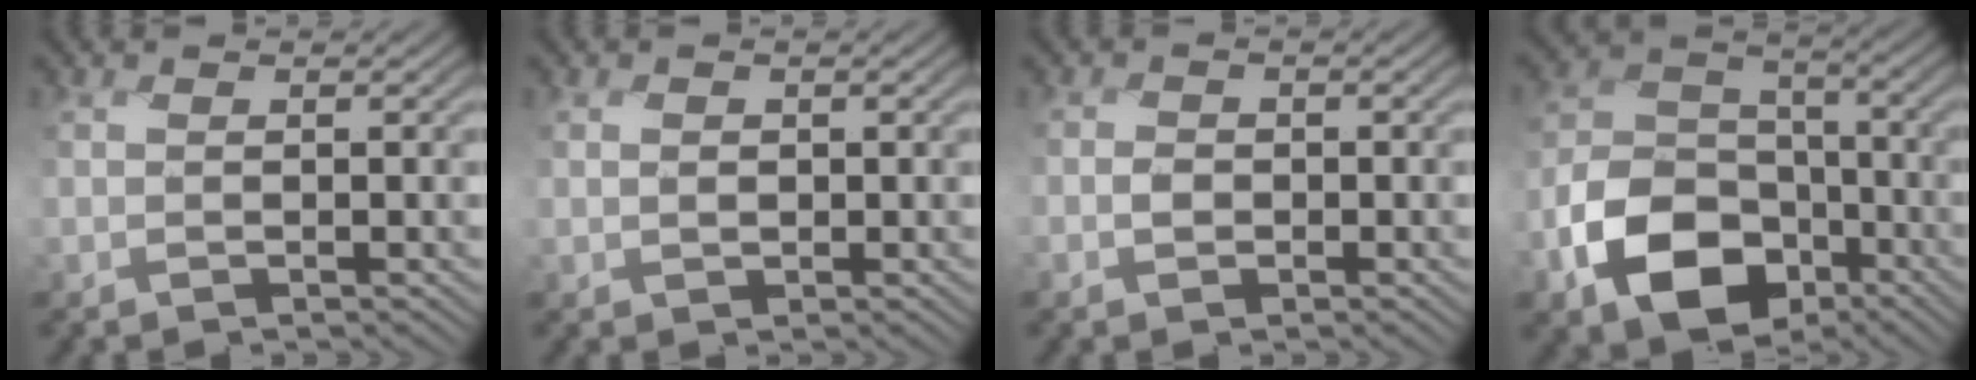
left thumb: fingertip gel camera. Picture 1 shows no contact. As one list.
[{"total": 1.0, "force": [-0.2, 0.9, 0.5], "torque": [-0.008, -0.002, -0.005]}, {"total": 1.2, "force": [-1.0, 0.7, 0.1], "torque": [0.004, -0.001, -0.026]}, {"total": 11.9, "force": [-6.5, 8.0, 5.8], "torque": [-0.117, -0.024, -0.130]}]